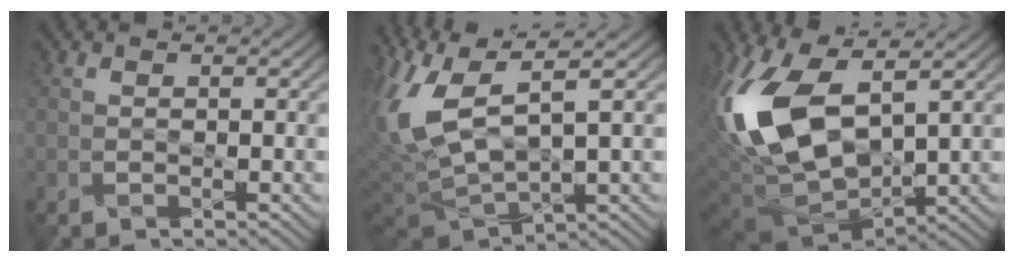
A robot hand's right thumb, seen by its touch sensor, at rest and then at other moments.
{"total": 13.6, "force": [1.5, 4.7, 12.6], "torque": [-0.304, 0.004, 0.037]}
{"total": 16.4, "force": [1.6, 7.4, 14.6], "torque": [-0.328, -0.001, 0.032]}